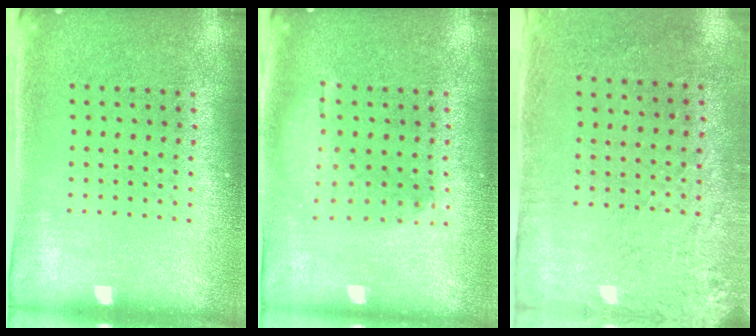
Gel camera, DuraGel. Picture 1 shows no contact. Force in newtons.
{"total": 1.3, "press": 1.1, "slide": 0.6}
{"total": 2.8, "press": 2.2, "slide": 1.6}